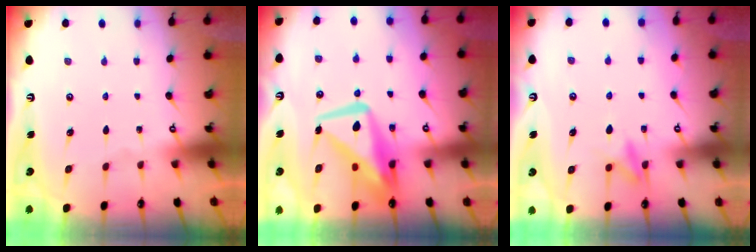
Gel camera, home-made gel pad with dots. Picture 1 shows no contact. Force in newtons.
{"total": 12.5, "press": 12.4, "slide": 1.4}
{"total": 8.6, "press": 8.5, "slide": 0.8}